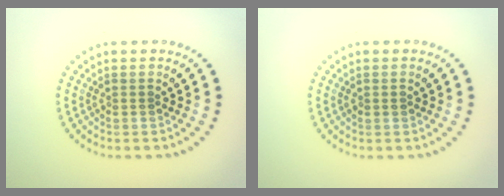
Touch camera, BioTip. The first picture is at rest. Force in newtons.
{"total": 0.8, "press": 0.7, "slide": 0.1}